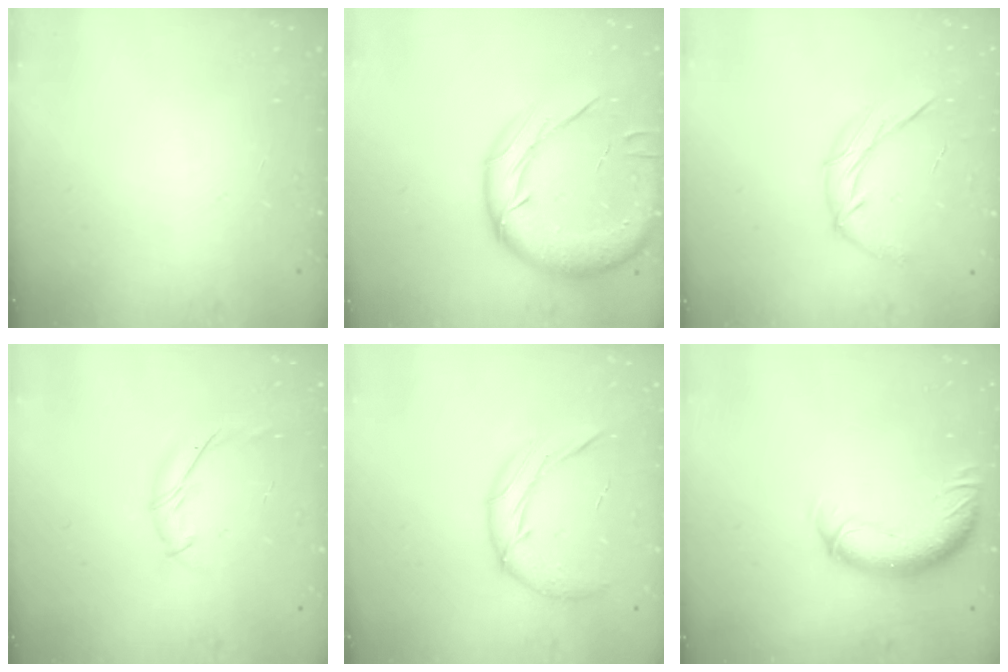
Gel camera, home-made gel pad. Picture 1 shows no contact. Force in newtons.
{"total": 18.6, "press": 18.2, "slide": 3.5}
{"total": 8.8, "press": 8.8, "slide": 0.4}
{"total": 7.7, "press": 7.6, "slide": 0.8}
{"total": 11.2, "press": 10.9, "slide": 2.4}
{"total": 11.5, "press": 11.2, "slide": 2.6}